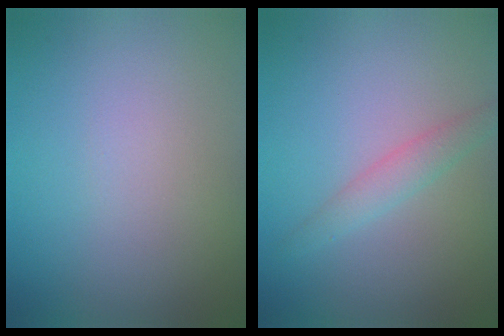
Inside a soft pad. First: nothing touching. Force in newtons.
{"total": 1.9, "press": 1.9, "slide": 0.1}